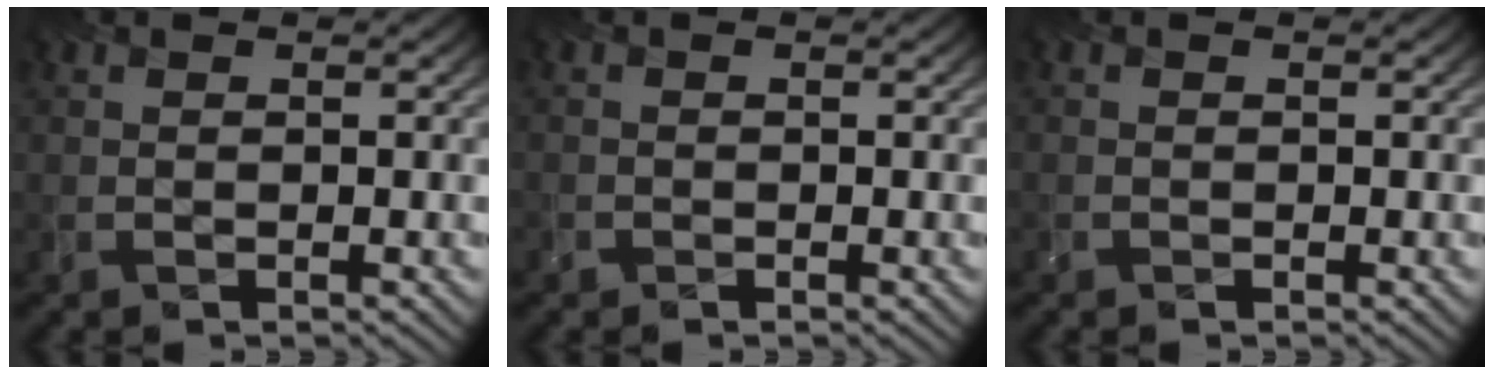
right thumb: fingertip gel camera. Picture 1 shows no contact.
{"total": 0.6, "force": [-0.4, 0.4, 0.0], "torque": [0.000, -0.003, -0.008]}
{"total": 0.0}